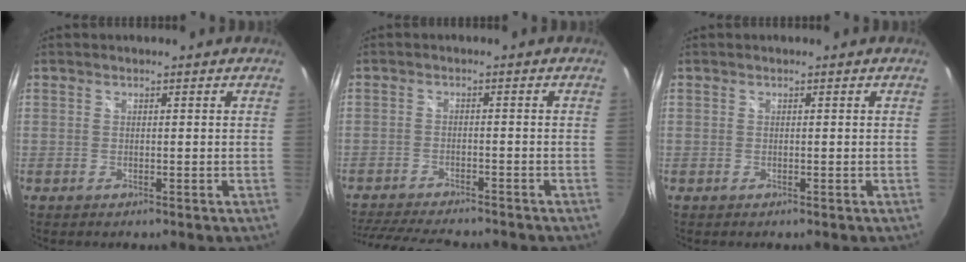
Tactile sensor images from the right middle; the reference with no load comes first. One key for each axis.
{"total": 12.3, "fx": -11.0, "fy": 2.4, "fz": 4.9, "tx": -0.118, "ty": -0.019, "tz": -0.176}
{"total": 0.0}